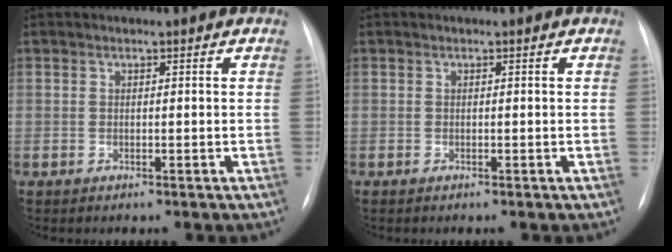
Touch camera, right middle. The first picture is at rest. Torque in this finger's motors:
{"motor_torque": [0.12, -0.12, -0.02, 0.00]}